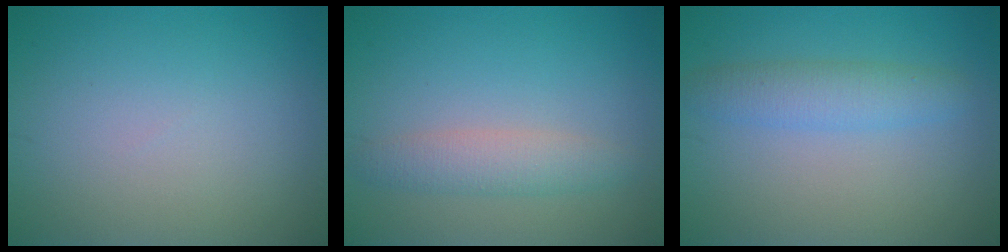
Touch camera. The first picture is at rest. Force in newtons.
{"total": 2.6, "press": 2.6, "slide": 0.1}
{"total": 2.9, "press": 2.9, "slide": 0.1}